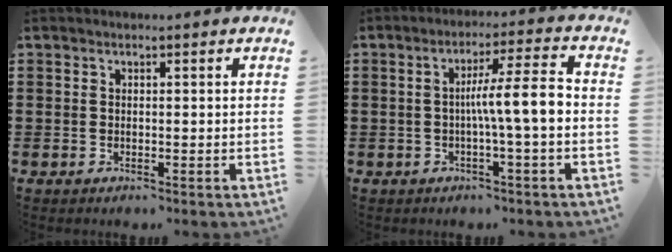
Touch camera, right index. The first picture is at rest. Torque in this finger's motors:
{"motor_torque": [0.78, -0.46, 0.58, 0.18]}